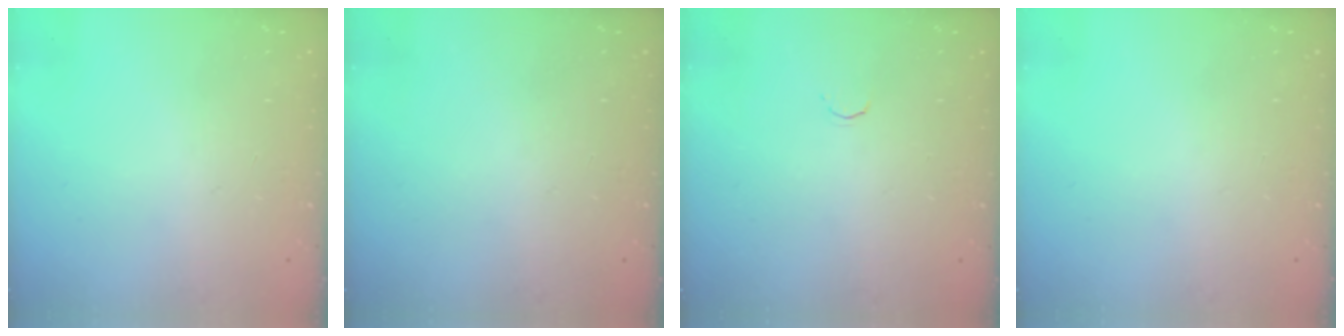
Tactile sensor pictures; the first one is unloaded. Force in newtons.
{"total": 0.0}
{"total": 1.7, "press": 1.6, "slide": 0.5}
{"total": 0.0}